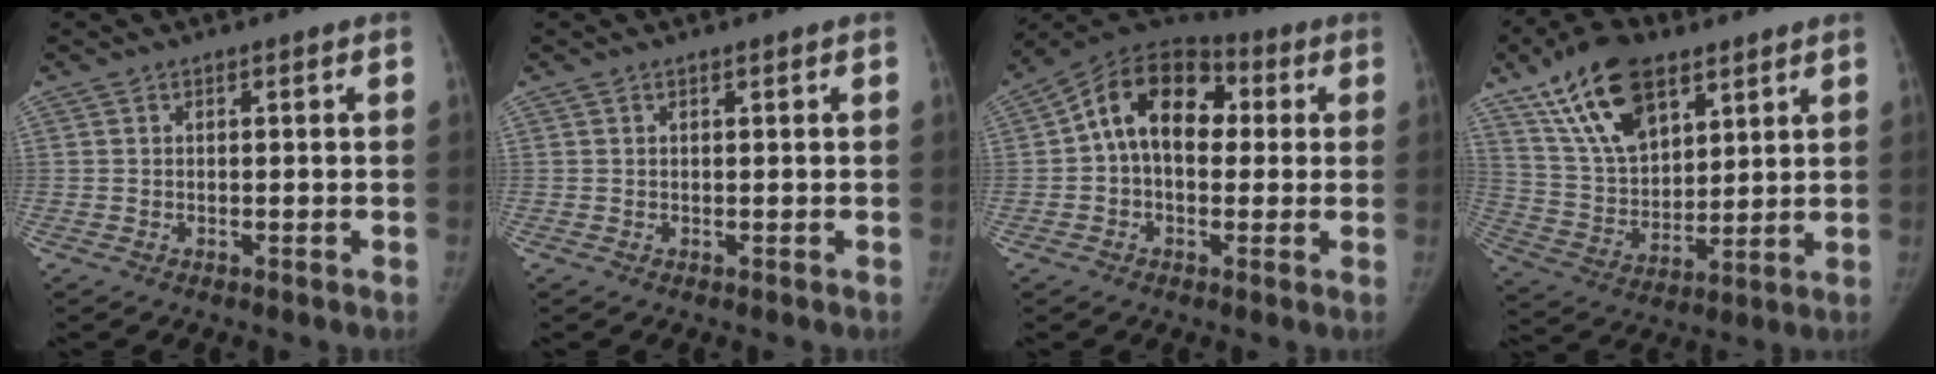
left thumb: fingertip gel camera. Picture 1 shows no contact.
{"total": 0.0}
{"total": 14.7, "force": [1.9, 10.2, 10.4], "torque": [-0.140, 0.039, 0.018]}
{"total": 17.5, "force": [10.1, 9.3, 10.8], "torque": [-0.163, -0.032, 0.192]}